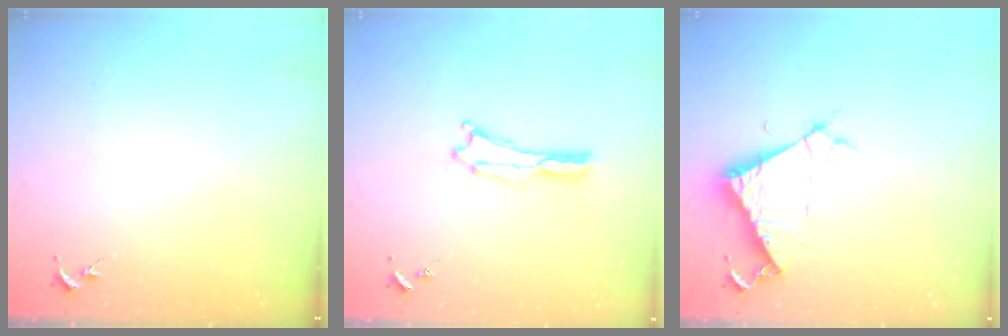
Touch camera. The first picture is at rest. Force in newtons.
{"total": 0.0}
{"total": 6.5, "press": 6.5, "slide": 0.5}